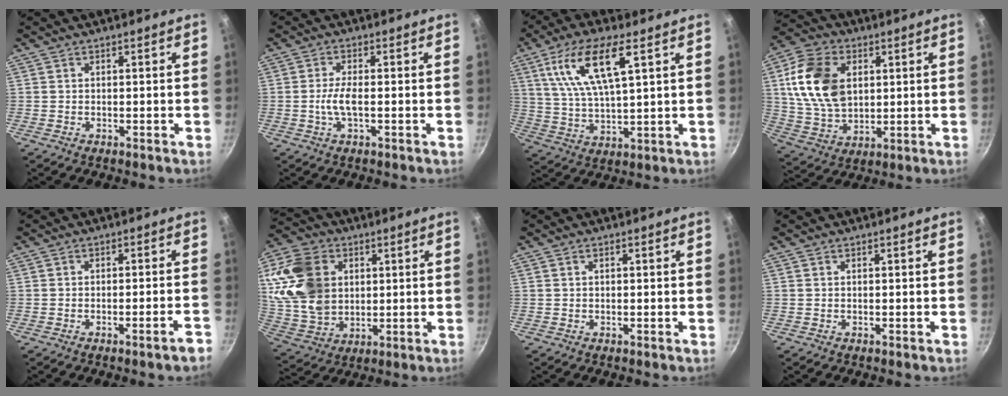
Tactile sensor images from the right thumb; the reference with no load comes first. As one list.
[{"total": 3.8, "force": [-0.7, 1.0, 3.6], "torque": [-0.078, 0.007, -0.018]}, {"total": 14.1, "force": [5.8, 4.3, 12.1], "torque": [-0.233, -0.011, 0.115]}, {"total": 16.6, "force": [3.6, 11.5, 11.4], "torque": [-0.197, -0.007, 0.073]}, {"total": 3.5, "force": [-2.4, 0.2, 2.6], "torque": [-0.029, 0.024, -0.026]}, {"total": 18.2, "force": [4.1, 13.5, 11.4], "torque": [-0.199, -0.010, 0.088]}, {"total": 0.5, "force": [0.1, 0.2, 0.5], "torque": [-0.007, 0.004, 0.003]}, {"total": 0.0}]